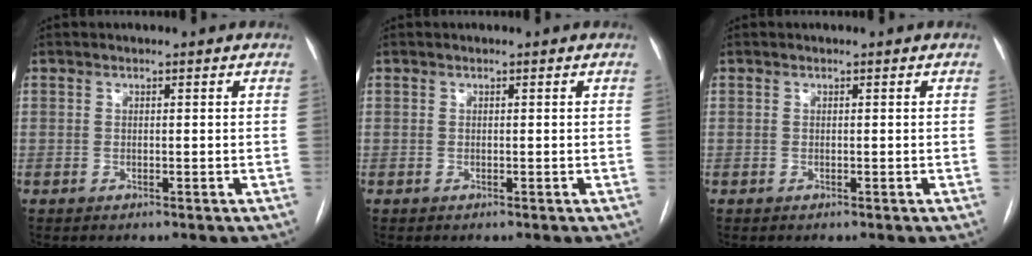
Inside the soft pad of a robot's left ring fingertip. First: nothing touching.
{"total": 0.0}
{"total": 0.0}